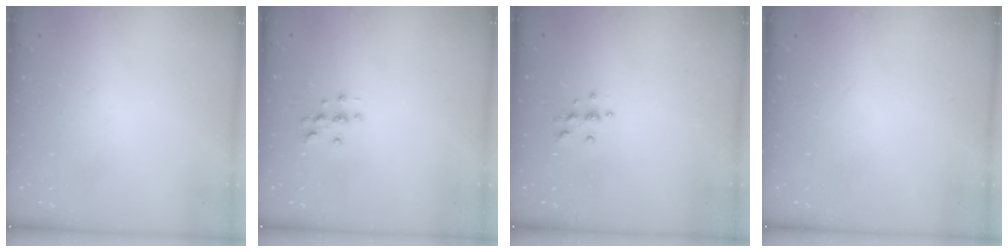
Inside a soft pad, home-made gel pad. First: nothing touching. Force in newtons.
{"total": 3.2, "press": 3.2, "slide": 0.3}
{"total": 4.7, "press": 4.6, "slide": 0.5}
{"total": 0.0}